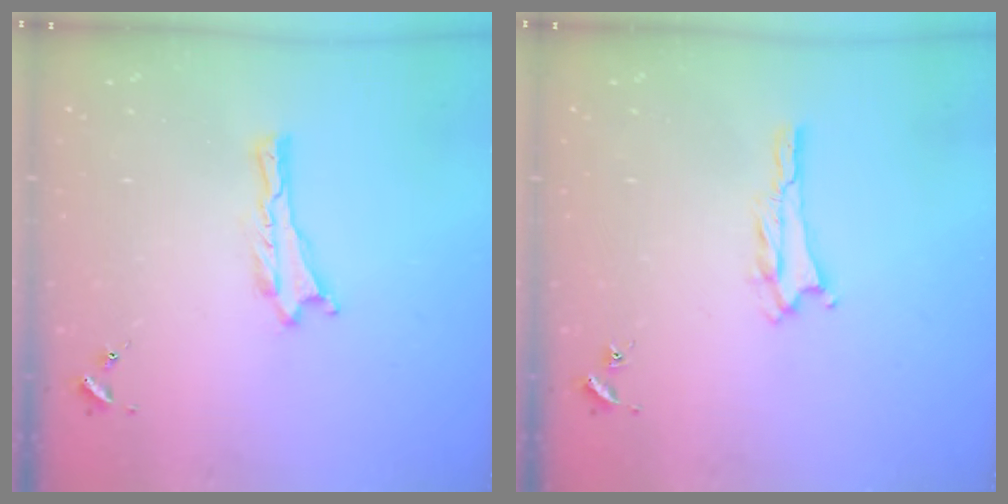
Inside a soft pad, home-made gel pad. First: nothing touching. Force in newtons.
{"total": 2.1, "press": 2.1, "slide": 0.3}